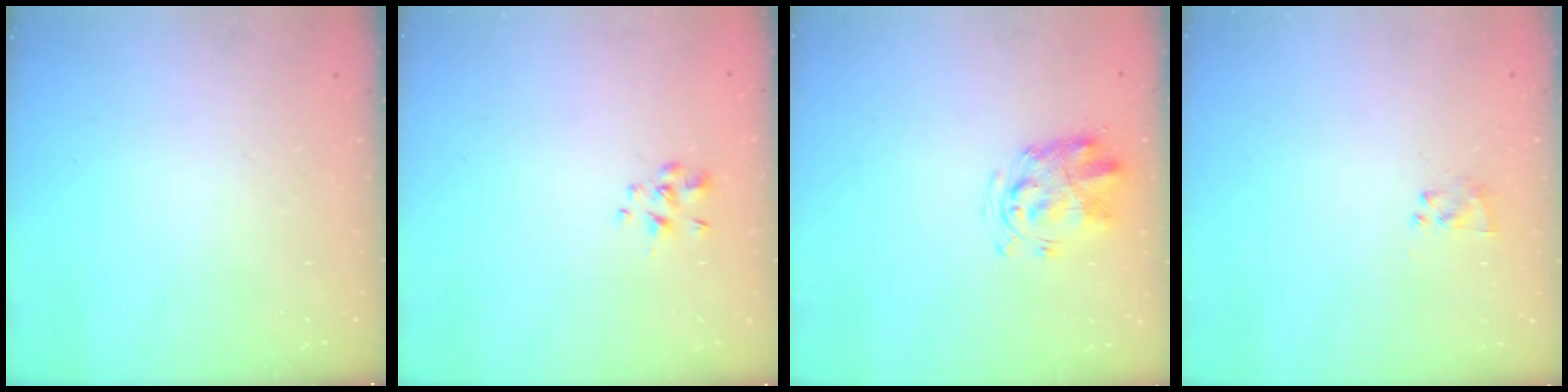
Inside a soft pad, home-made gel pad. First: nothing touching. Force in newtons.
{"total": 1.6, "press": 1.4, "slide": 0.7}
{"total": 3.0, "press": 3.0, "slide": 0.6}
{"total": 2.3, "press": 2.1, "slide": 0.9}